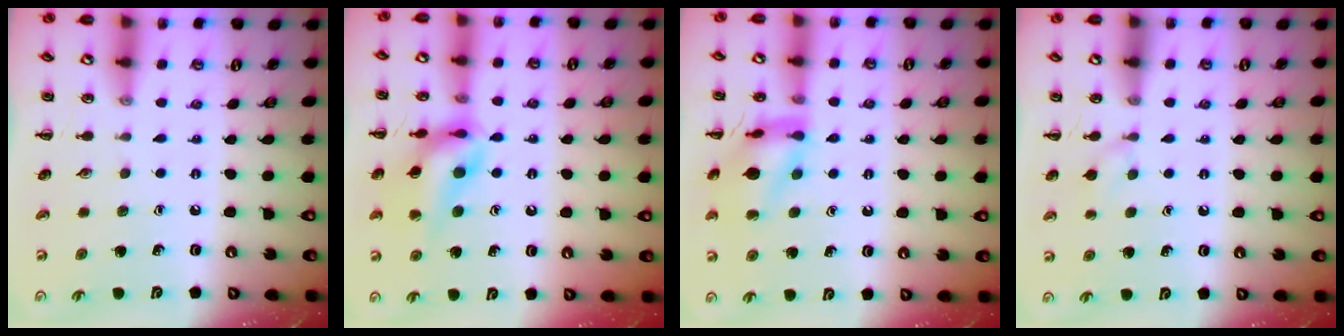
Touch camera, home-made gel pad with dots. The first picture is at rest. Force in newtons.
{"total": 16.4, "press": 16.3, "slide": 2.3}
{"total": 12.8, "press": 12.8, "slide": 0.6}
{"total": 5.4, "press": 5.1, "slide": 2.0}